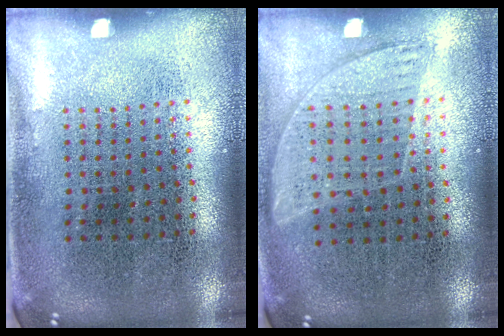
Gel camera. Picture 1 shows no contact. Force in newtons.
{"total": 0.9, "press": 0.7, "slide": 0.5}